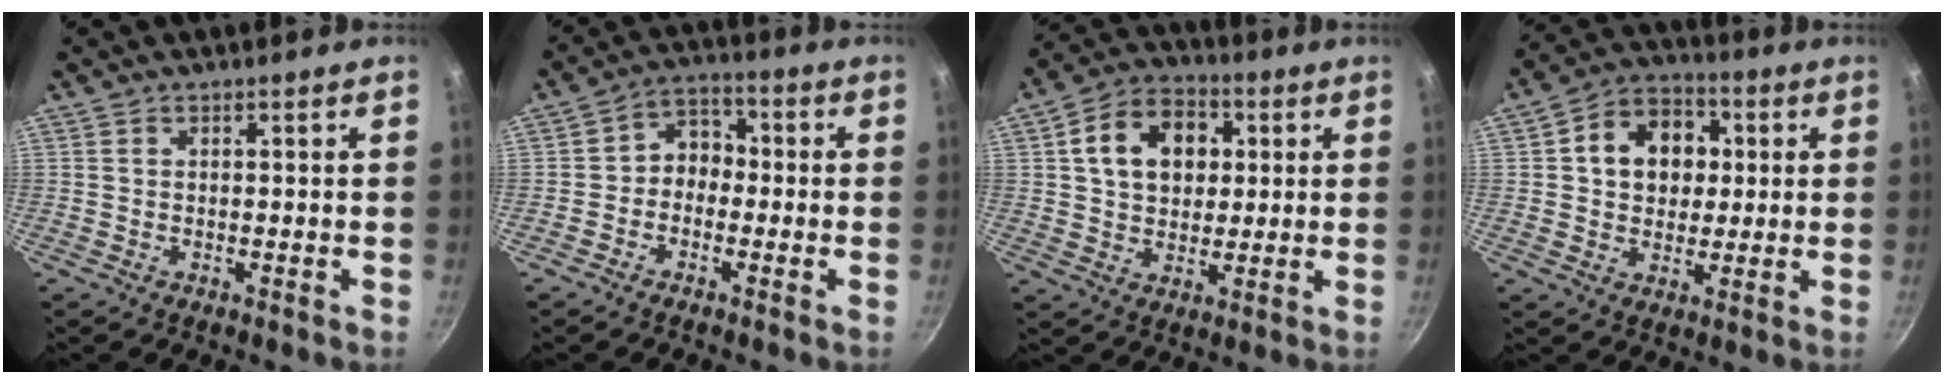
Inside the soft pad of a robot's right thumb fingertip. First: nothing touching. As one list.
[{"total": 5.5, "force": [-1.1, 4.5, 3.0], "torque": [-0.016, 0.029, -0.034]}, {"total": 12.9, "force": [3.1, 9.6, 8.0], "torque": [-0.106, 0.016, 0.042]}, {"total": 12.2, "force": [2.3, 9.7, 7.1], "torque": [-0.077, 0.015, 0.024]}]